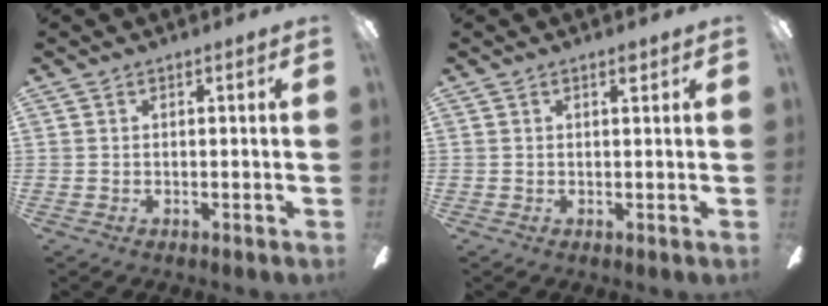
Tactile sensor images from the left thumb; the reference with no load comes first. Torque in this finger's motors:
{"motor_torque": [0.13, -0.01, 0.46, -0.21, 0.00]}